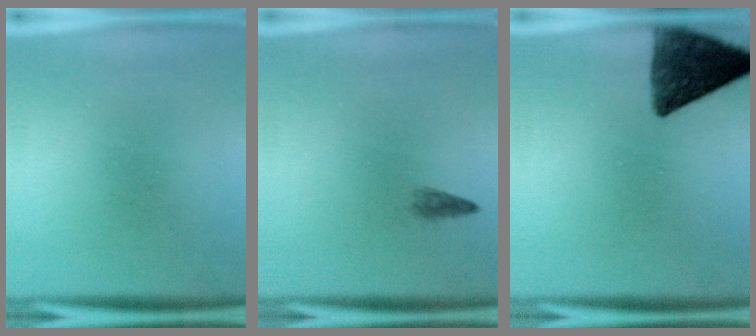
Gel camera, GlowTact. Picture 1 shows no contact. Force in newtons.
{"total": 1.1}
{"total": 11.1}